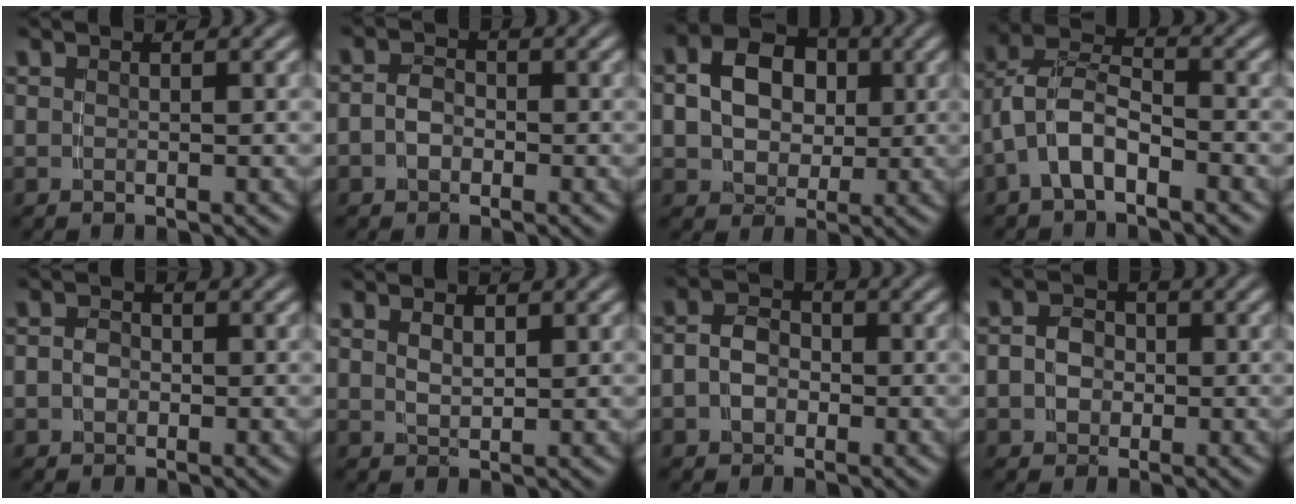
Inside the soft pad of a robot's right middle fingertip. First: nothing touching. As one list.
[{"total": 2.6, "force": [-1.0, 2.0, 1.2], "torque": [-0.034, -0.012, -0.015]}, {"total": 7.9, "force": [1.0, 6.6, 4.2], "torque": [-0.086, -0.018, 0.020]}, {"total": 6.2, "force": [-1.0, 5.0, 3.6], "torque": [-0.082, -0.017, -0.024]}, {"total": 1.8, "force": [-0.7, 1.6, 0.6], "torque": [-0.025, -0.014, -0.008]}, {"total": 1.3, "force": [0.6, 0.2, 1.1], "torque": [-0.020, -0.009, 0.023]}, {"total": 4.4, "force": [-0.9, 3.7, 2.2], "torque": [-0.051, -0.015, -0.016]}, {"total": 4.7, "force": [-0.5, 4.3, 1.9], "torque": [-0.052, -0.021, -0.008]}]